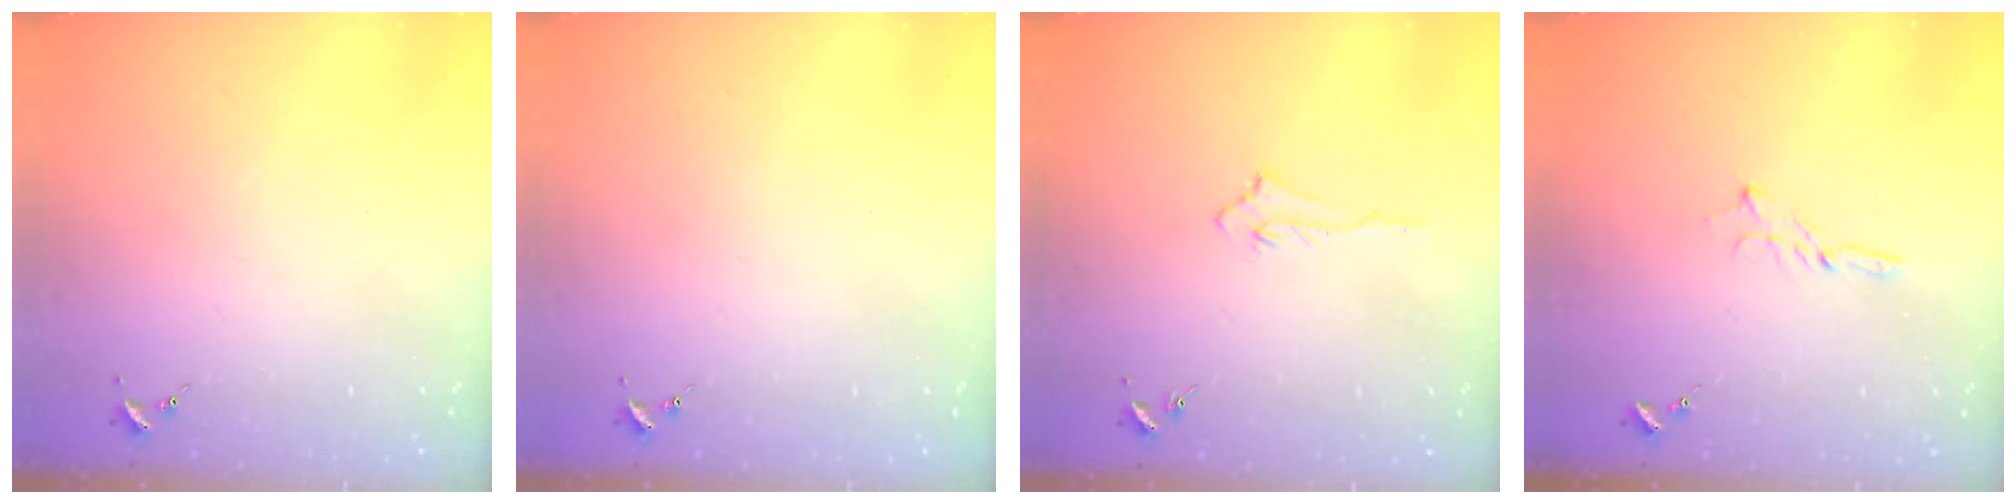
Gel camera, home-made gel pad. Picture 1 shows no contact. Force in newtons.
{"total": 0.0}
{"total": 3.4, "press": 3.4, "slide": 0.4}
{"total": 2.3, "press": 2.3, "slide": 0.2}